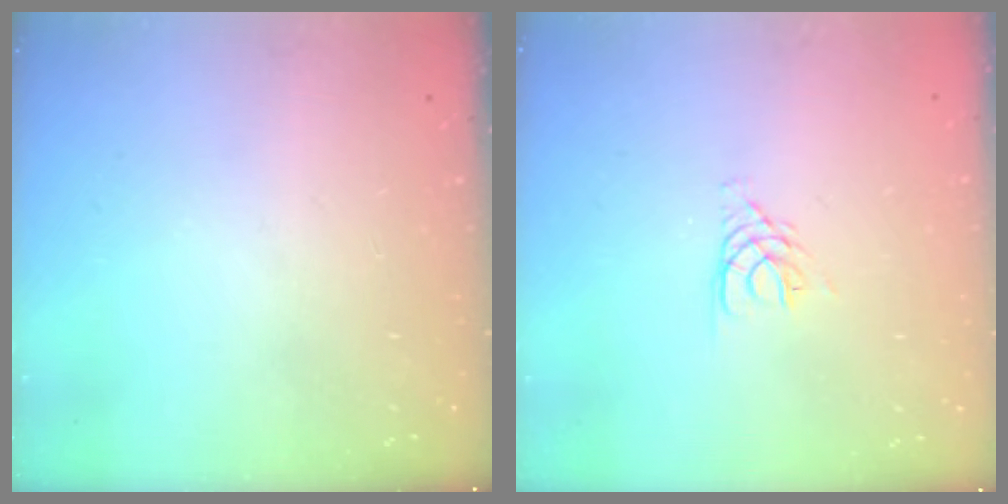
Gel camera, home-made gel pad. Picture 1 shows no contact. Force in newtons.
{"total": 3.9, "press": 3.9, "slide": 0.5}